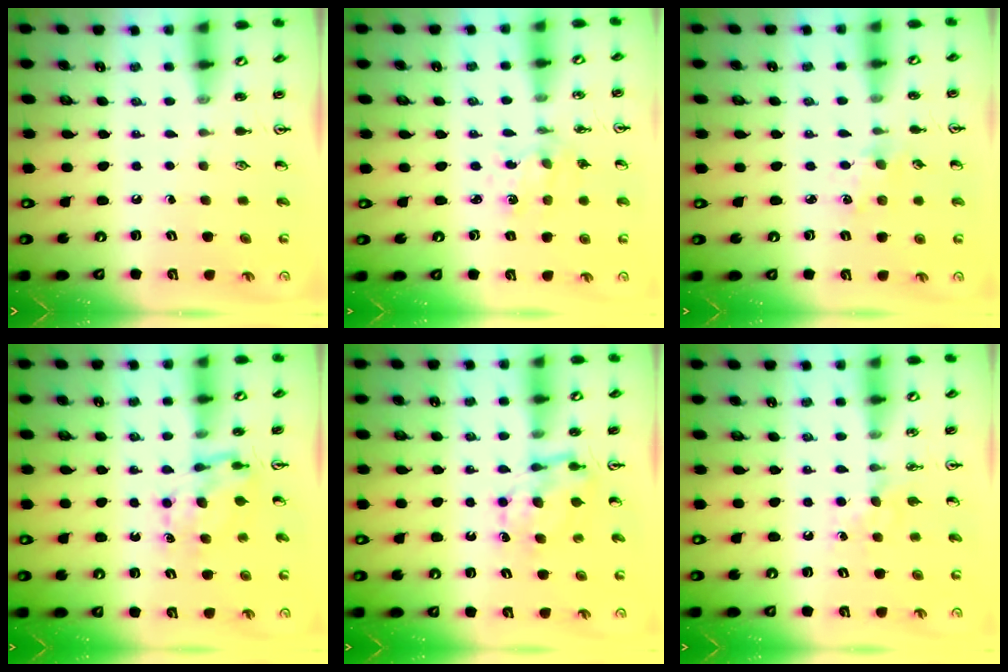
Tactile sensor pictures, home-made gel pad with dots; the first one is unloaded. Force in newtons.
{"total": 2.0, "press": 2.0, "slide": 0.3}
{"total": 2.8, "press": 2.8, "slide": 0.4}
{"total": 6.6, "press": 6.5, "slide": 0.6}
{"total": 7.9, "press": 7.9, "slide": 0.6}
{"total": 4.3, "press": 4.2, "slide": 0.7}